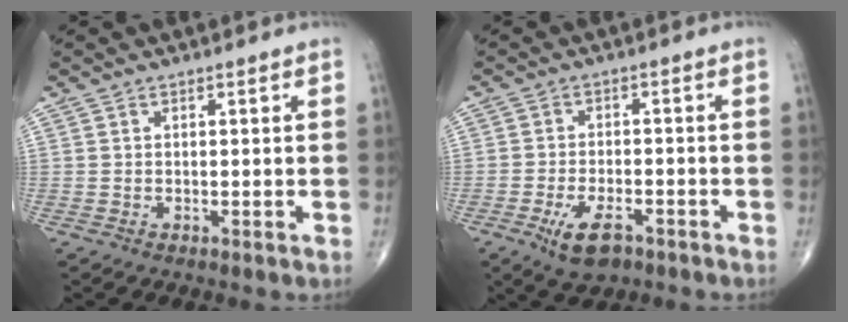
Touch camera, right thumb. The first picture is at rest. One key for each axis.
{"total": 6.6, "fx": -3.6, "fy": 3.2, "fz": 4.5, "tx": -0.077, "ty": 0.011, "tz": -0.057}